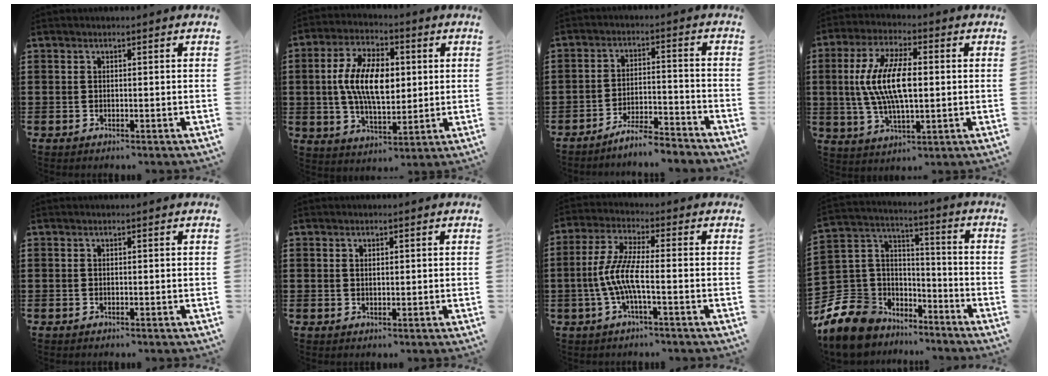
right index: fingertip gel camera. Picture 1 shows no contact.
{"total": 11.0, "force": [1.1, 5.8, 9.4], "torque": [-0.198, 0.013, 0.017]}
{"total": 5.3, "force": [-5.0, 0.0, 1.6], "torque": [-0.036, -0.002, -0.099]}
{"total": 11.2, "force": [0.4, 4.3, 10.4], "torque": [-0.229, -0.004, -0.001]}
{"total": 0.0}
{"total": 0.8, "force": [0.4, 0.4, 0.5], "torque": [-0.011, 0.003, 0.007]}
{"total": 6.8, "force": [-1.9, 1.2, 6.5], "torque": [-0.156, -0.015, -0.047]}
{"total": 9.8, "force": [-6.7, 6.8, 2.4], "torque": [-0.108, 0.003, -0.132]}